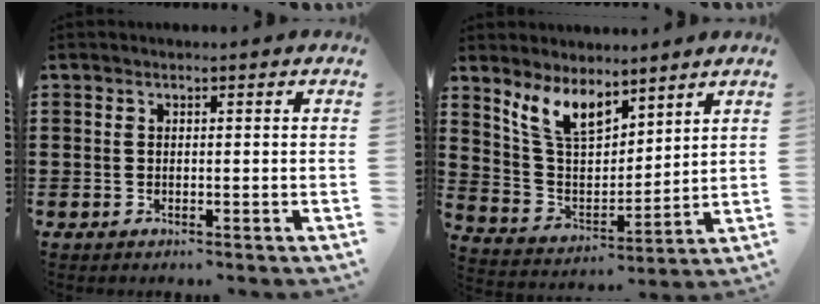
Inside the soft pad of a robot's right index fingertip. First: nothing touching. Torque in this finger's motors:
{"motor_torque": [1.07, 1.07, 0.62, 0.18]}